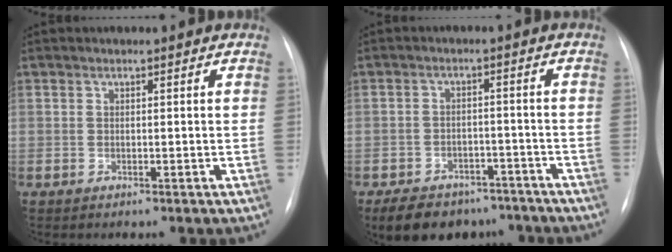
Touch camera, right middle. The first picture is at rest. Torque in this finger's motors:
{"motor_torque": [0.13, -0.12, 0.08, 0.04]}